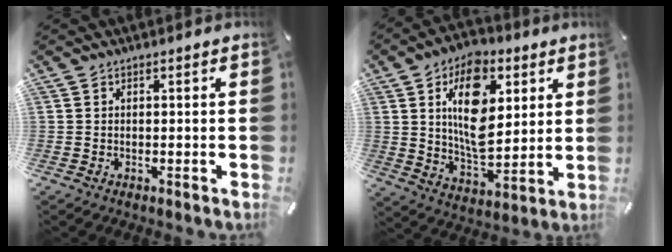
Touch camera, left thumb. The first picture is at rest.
{"total": 16.5, "force": [5.0, 10.4, 11.8], "torque": [-0.208, -0.006, 0.086]}